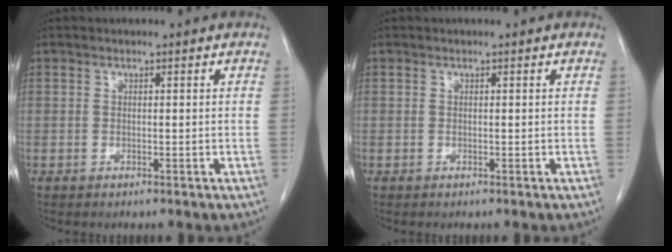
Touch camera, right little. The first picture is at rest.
{"total": 0.0}